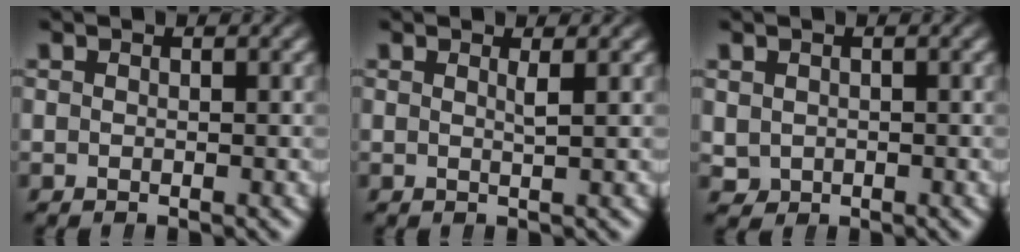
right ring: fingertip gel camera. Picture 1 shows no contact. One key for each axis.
{"total": 1.0, "fx": 0.6, "fy": -0.6, "fz": 0.6, "tx": -0.018, "ty": -0.009, "tz": 0.011}
{"total": 2.0, "fx": 0.1, "fy": 1.9, "fz": 0.5, "tx": -0.029, "ty": -0.019, "tz": 0.013}